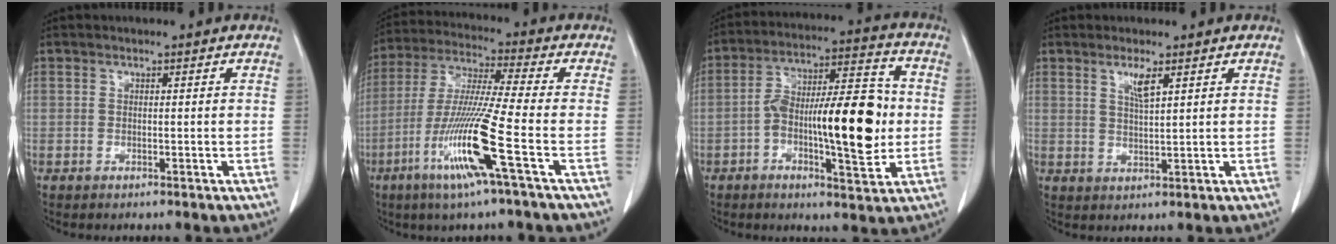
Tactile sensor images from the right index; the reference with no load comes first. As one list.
[{"total": 13.7, "force": [-5.6, -1.6, 12.5], "torque": [-0.253, -0.023, -0.110]}, {"total": 15.8, "force": [-1.8, 4.2, 15.2], "torque": [-0.244, 0.023, -0.023]}, {"total": 3.0, "force": [1.7, 0.1, 2.5], "torque": [-0.051, -0.003, 0.034]}]